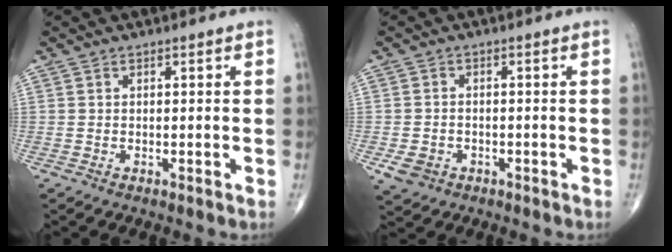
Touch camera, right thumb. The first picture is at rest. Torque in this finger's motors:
{"motor_torque": [0.52, 0.08, 0.00, -0.21, 0.00]}